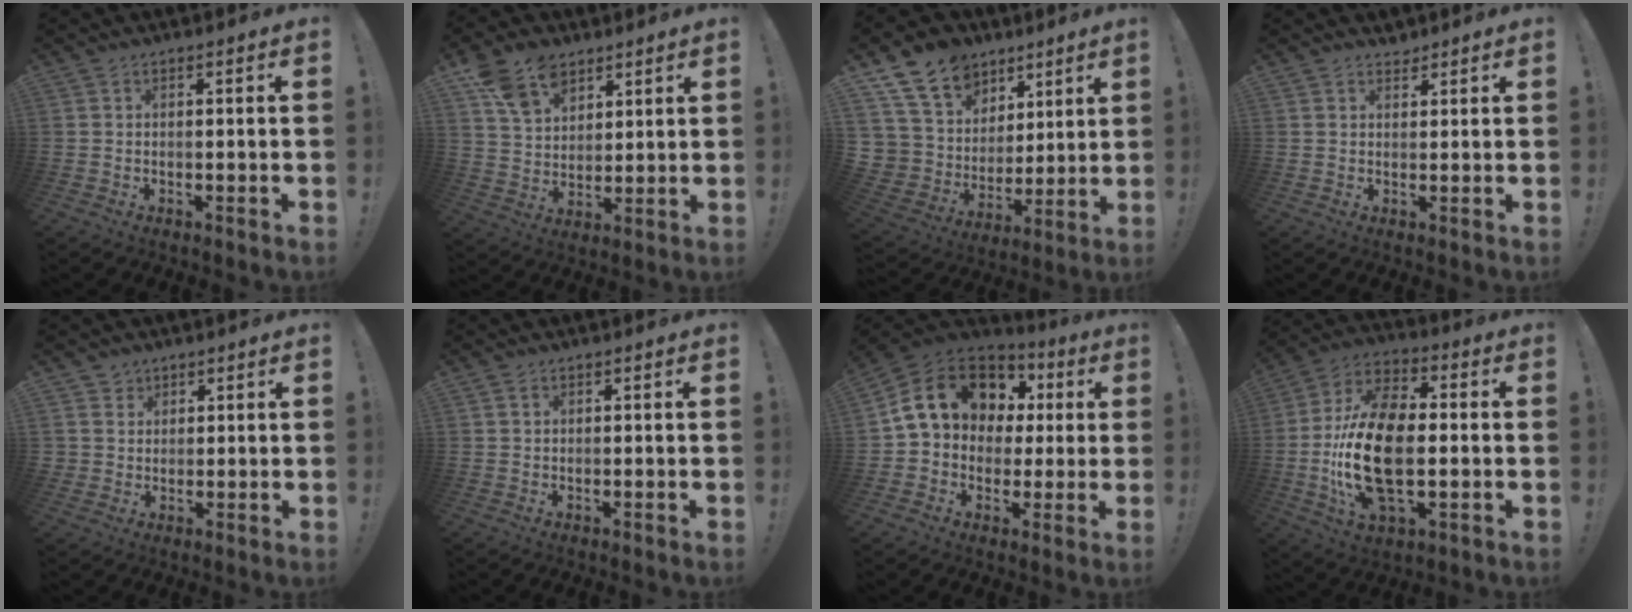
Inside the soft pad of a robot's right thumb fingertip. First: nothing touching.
{"total": 12.7, "force": [7.7, 8.6, 5.4], "torque": [-0.080, -0.043, 0.148]}
{"total": 14.5, "force": [9.0, 10.5, 4.2], "torque": [-0.082, -0.062, 0.195]}
{"total": 2.1, "force": [1.9, 1.0, 0.3], "torque": [0.006, -0.014, 0.033]}
{"total": 4.2, "force": [2.1, 3.6, 0.0], "torque": [-0.001, -0.014, 0.040]}
{"total": 0.8, "force": [0.5, 0.5, 0.4], "torque": [-0.004, 0.000, 0.009]}
{"total": 17.4, "force": [6.3, 13.1, 9.5], "torque": [-0.155, -0.010, 0.132]}
{"total": 22.1, "force": [-2.7, 12.4, 18.2], "torque": [-0.356, 0.005, -0.043]}